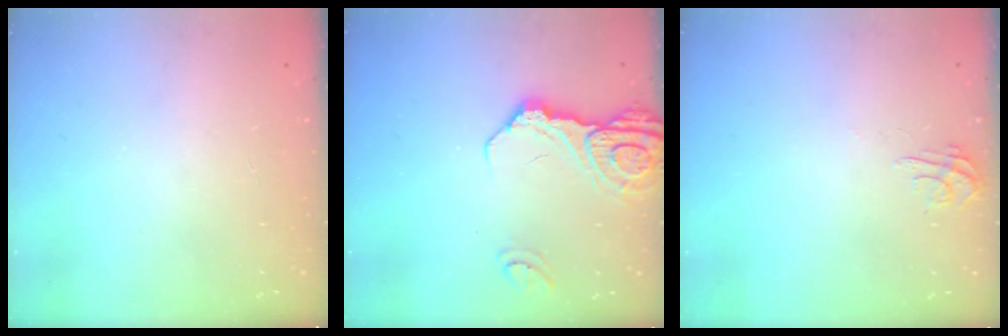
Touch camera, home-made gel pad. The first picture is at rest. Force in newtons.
{"total": 13.9, "press": 13.9, "slide": 1.2}
{"total": 3.9, "press": 3.8, "slide": 0.4}